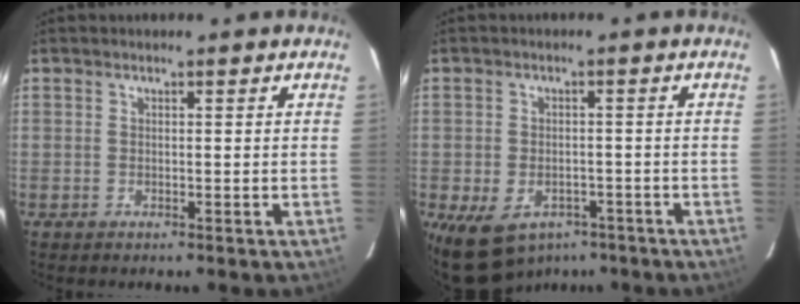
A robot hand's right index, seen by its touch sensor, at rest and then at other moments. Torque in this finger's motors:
{"motor_torque": [1.09, -0.93, 0.36, 0.08]}